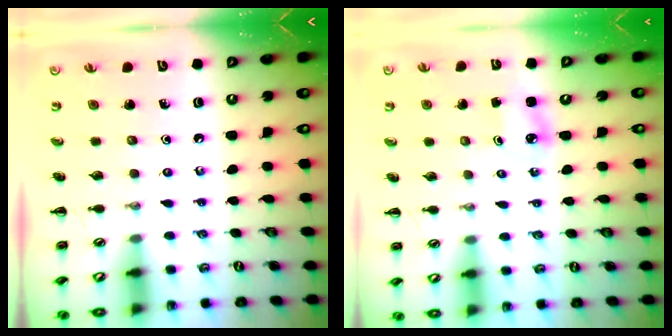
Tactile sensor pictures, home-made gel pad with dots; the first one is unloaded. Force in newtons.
{"total": 2.6, "press": 2.6, "slide": 0.4}